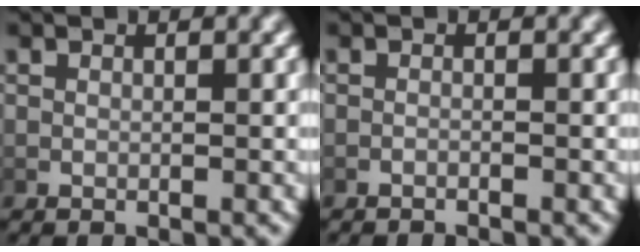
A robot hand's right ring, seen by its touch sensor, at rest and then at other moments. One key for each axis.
{"total": 1.1, "fx": -1.1, "fy": 0.1, "fz": 0.0, "tx": -0.006, "ty": -0.002, "tz": -0.018}